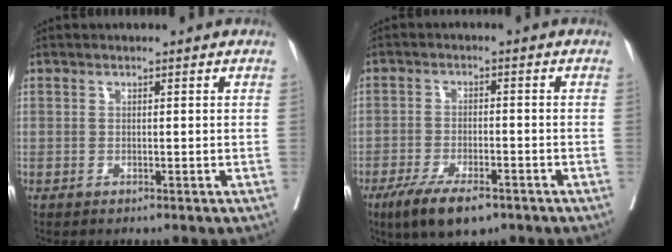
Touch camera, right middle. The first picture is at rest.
{"total": 8.5, "force": [-5.6, 2.7, 5.7], "torque": [-0.099, -0.012, -0.093]}